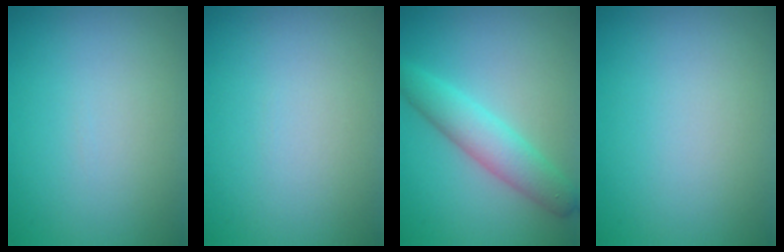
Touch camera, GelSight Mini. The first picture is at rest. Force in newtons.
{"total": 0.0}
{"total": 4.1, "press": 4.1, "slide": 0.1}
{"total": 0.0}